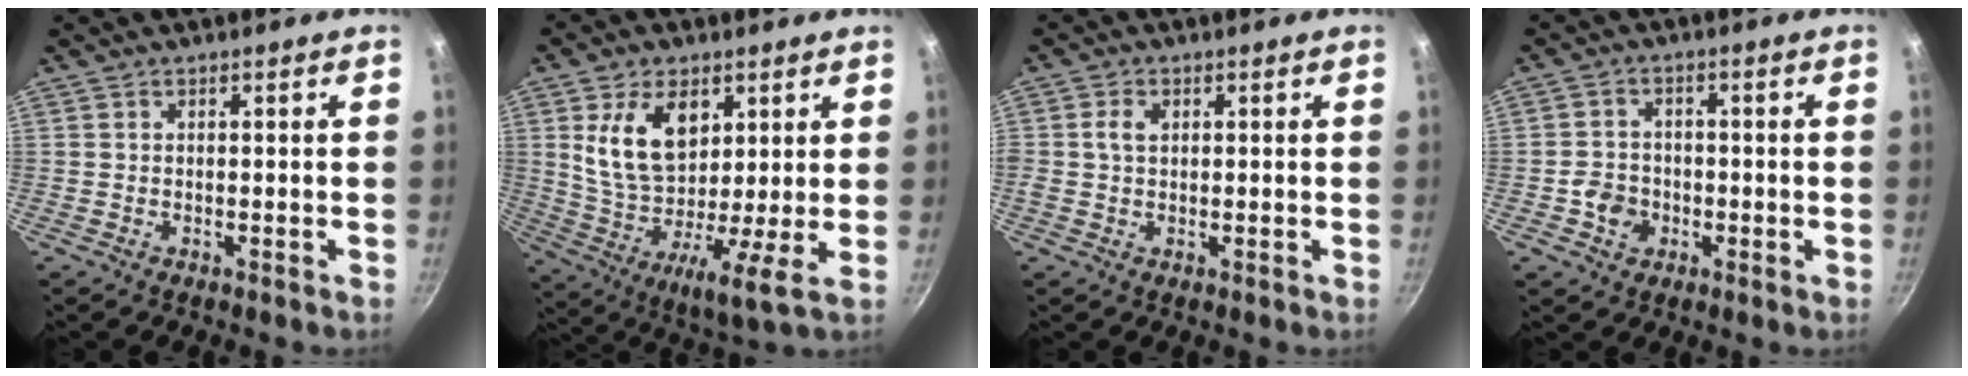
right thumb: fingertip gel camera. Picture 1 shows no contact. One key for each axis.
{"total": 16.0, "fx": 5.6, "fy": 8.2, "fz": 12.5, "tx": -0.203, "ty": -0.038, "tz": 0.093}
{"total": 2.9, "fx": 0.6, "fy": 2.1, "fz": 1.9, "tx": -0.030, "ty": 0.005, "tz": 0.009}
{"total": 4.9, "fx": -1.5, "fy": 4.2, "fz": 2.0, "tx": -0.019, "ty": 0.017, "tz": -0.030}